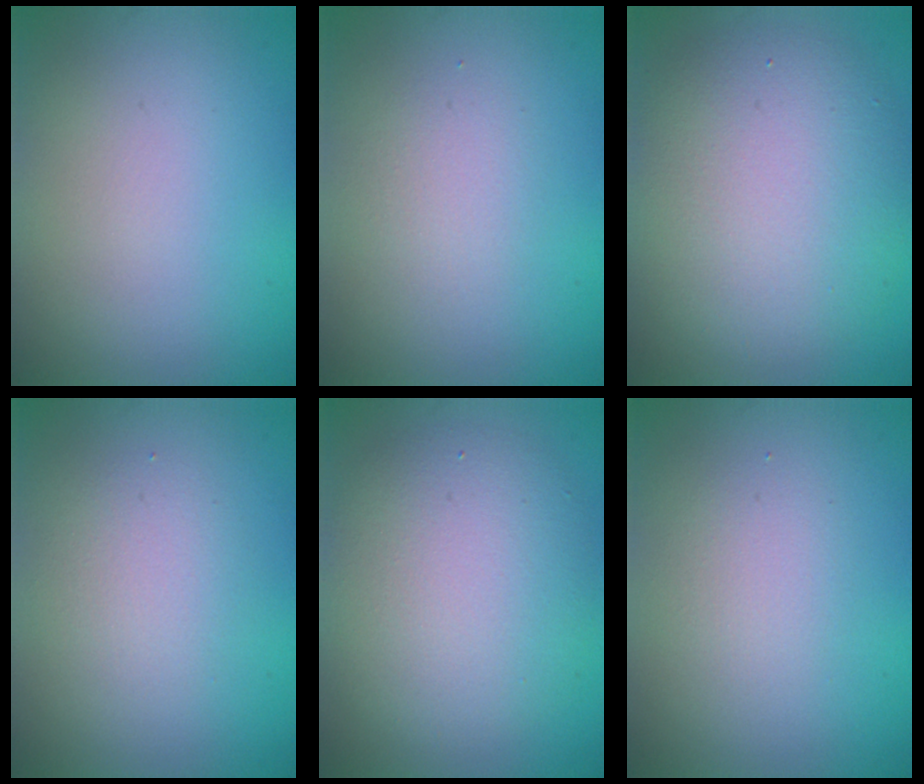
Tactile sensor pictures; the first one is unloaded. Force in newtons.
{"total": 1.6, "press": 1.6, "slide": 0.0}
{"total": 8.3, "press": 8.3, "slide": 0.7}
{"total": 2.4, "press": 2.4, "slide": 0.2}
{"total": 6.5, "press": 6.5, "slide": 0.5}
{"total": 1.9, "press": 1.9, "slide": 0.1}